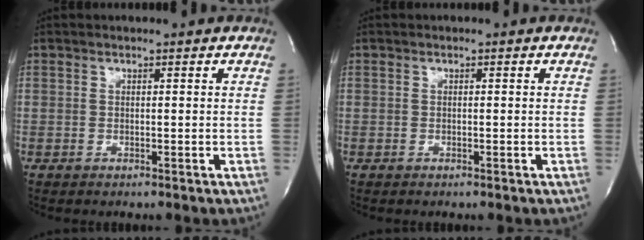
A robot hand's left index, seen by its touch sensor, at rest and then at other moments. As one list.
[{"total": 0.0}]